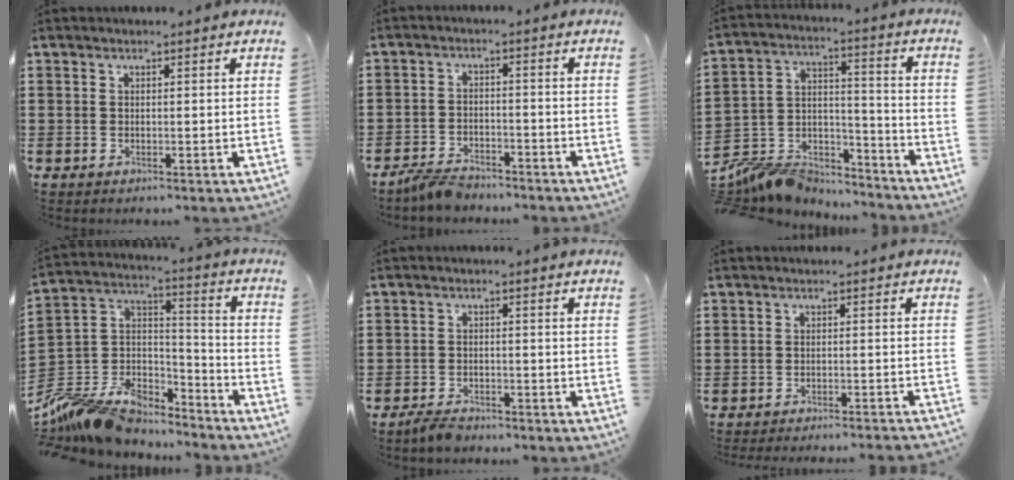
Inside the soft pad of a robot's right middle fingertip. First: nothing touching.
{"total": 3.9, "force": [-3.8, 1.0, 0.5], "torque": [-0.020, 0.006, -0.079]}
{"total": 8.2, "force": [-8.0, 1.9, 0.3], "torque": [-0.020, 0.000, -0.161]}
{"total": 10.6, "force": [-9.5, 4.0, 2.5], "torque": [-0.083, 0.001, -0.193]}
{"total": 2.6, "force": [-2.4, 0.9, 0.3], "torque": [-0.011, 0.006, -0.050]}
{"total": 2.1, "force": [-2.0, -0.4, 0.4], "torque": [-0.007, 0.003, -0.042]}